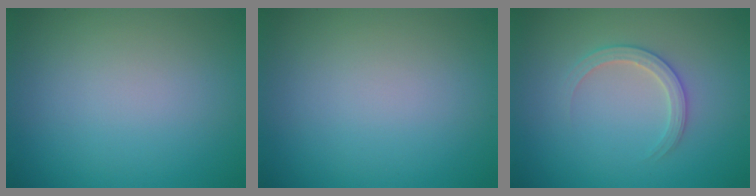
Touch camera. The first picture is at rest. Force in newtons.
{"total": 0.0}
{"total": 2.2, "press": 2.2, "slide": 0.2}